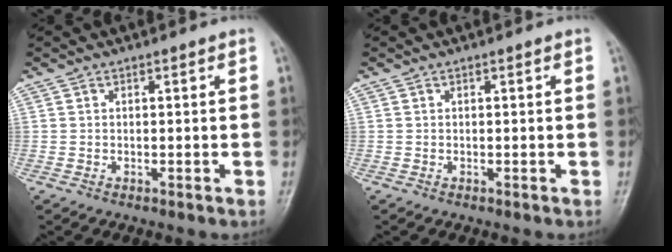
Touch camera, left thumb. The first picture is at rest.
{"total": 0.0}